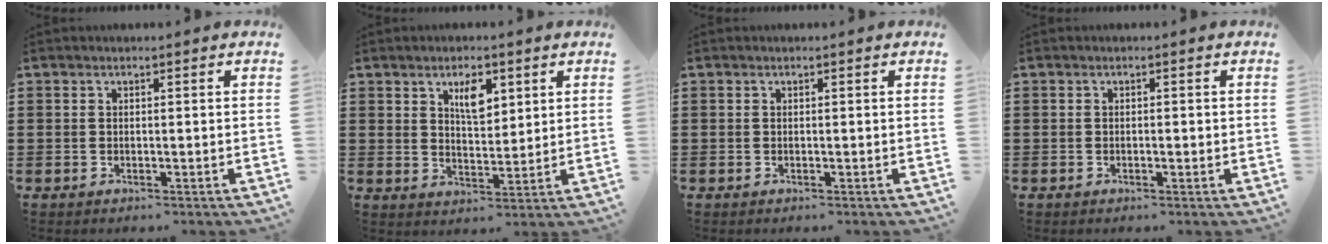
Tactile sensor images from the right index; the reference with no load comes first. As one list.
[{"total": 4.9, "force": [2.6, 2.2, 3.5], "torque": [-0.062, 0.001, 0.041]}, {"total": 0.0}, {"total": 0.7, "force": [-0.2, 0.2, 0.6], "torque": [-0.012, -0.003, -0.004]}]